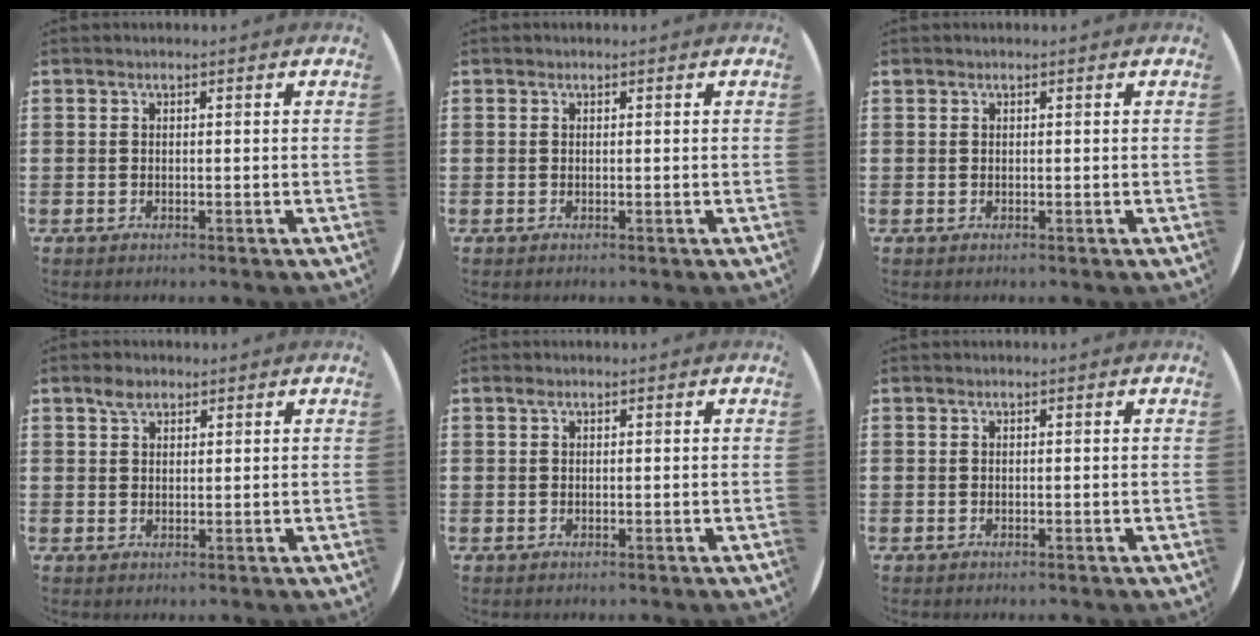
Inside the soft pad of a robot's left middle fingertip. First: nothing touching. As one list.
[{"total": 0.0}, {"total": 0.0}, {"total": 2.2, "force": [1.7, 1.2, 0.9], "torque": [-0.011, 0.004, 0.029]}, {"total": 0.6, "force": [0.3, 0.4, 0.2], "torque": [-0.004, 0.003, 0.007]}, {"total": 0.0}]